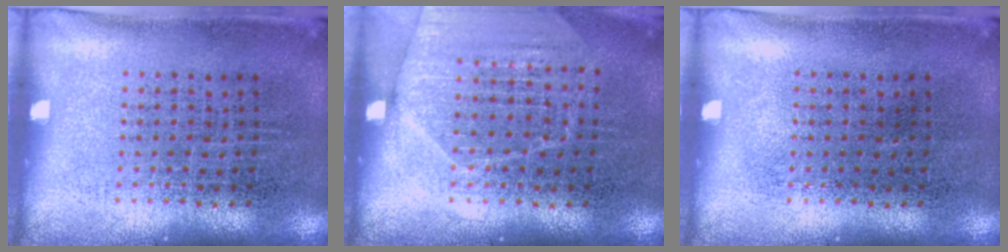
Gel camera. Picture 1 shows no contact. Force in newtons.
{"total": 1.6, "press": 1.5, "slide": 0.3}
{"total": 0.0}